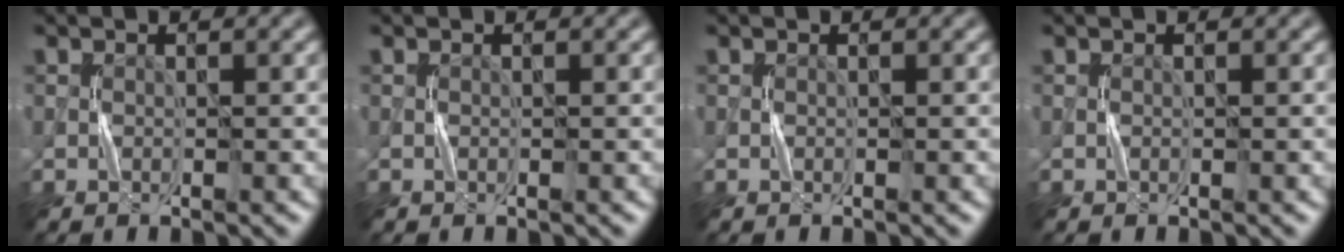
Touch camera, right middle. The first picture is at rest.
{"total": 0.0}
{"total": 0.0}
{"total": 0.0}